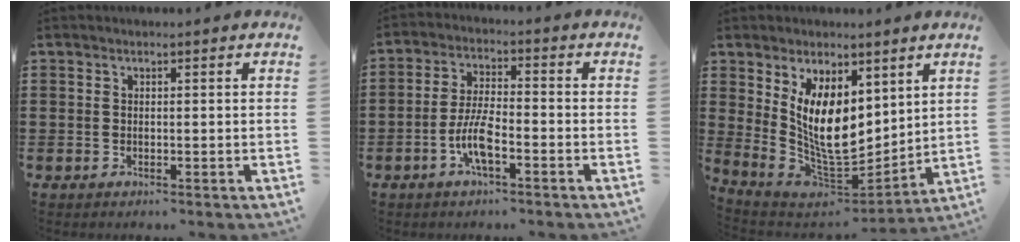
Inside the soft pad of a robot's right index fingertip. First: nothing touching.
{"total": 6.6, "force": [-3.1, 1.7, 5.6], "torque": [-0.132, -0.009, -0.065]}
{"total": 11.0, "force": [3.2, 5.8, 8.7], "torque": [-0.167, -0.024, 0.059]}